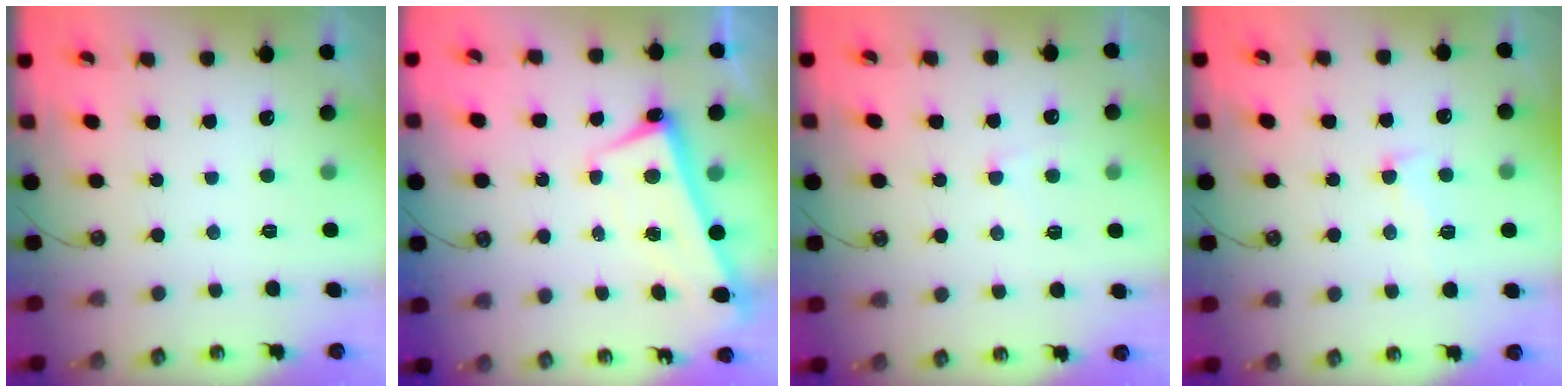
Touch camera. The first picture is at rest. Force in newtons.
{"total": 2.6, "press": 2.5, "slide": 0.6}
{"total": 2.6, "press": 2.5, "slide": 0.4}
{"total": 2.4, "press": 2.2, "slide": 1.0}